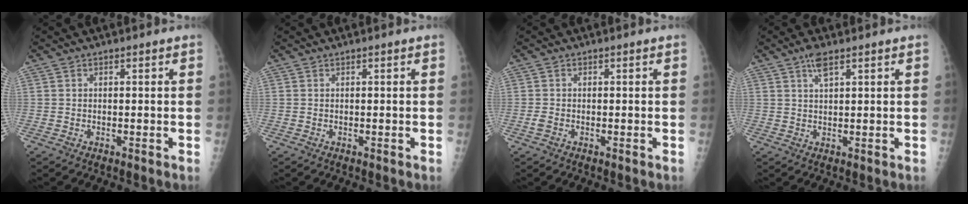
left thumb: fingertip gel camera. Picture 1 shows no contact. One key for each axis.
{"total": 0.0}
{"total": 1.5, "fx": -0.5, "fy": 1.0, "fz": 0.9, "tx": -0.022, "ty": -0.001, "tz": -0.010}
{"total": 3.1, "fx": 1.9, "fy": 1.0, "fz": 2.3, "tx": -0.045, "ty": -0.002, "tz": 0.037}